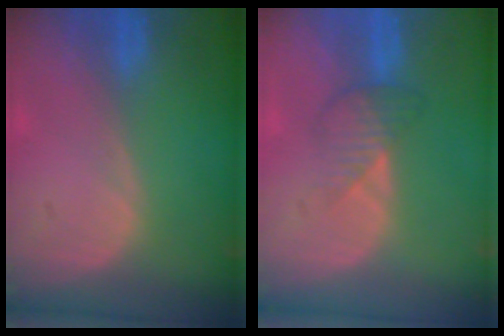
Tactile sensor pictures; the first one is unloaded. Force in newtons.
{"total": 3.3, "press": 3.3, "slide": 0.2}